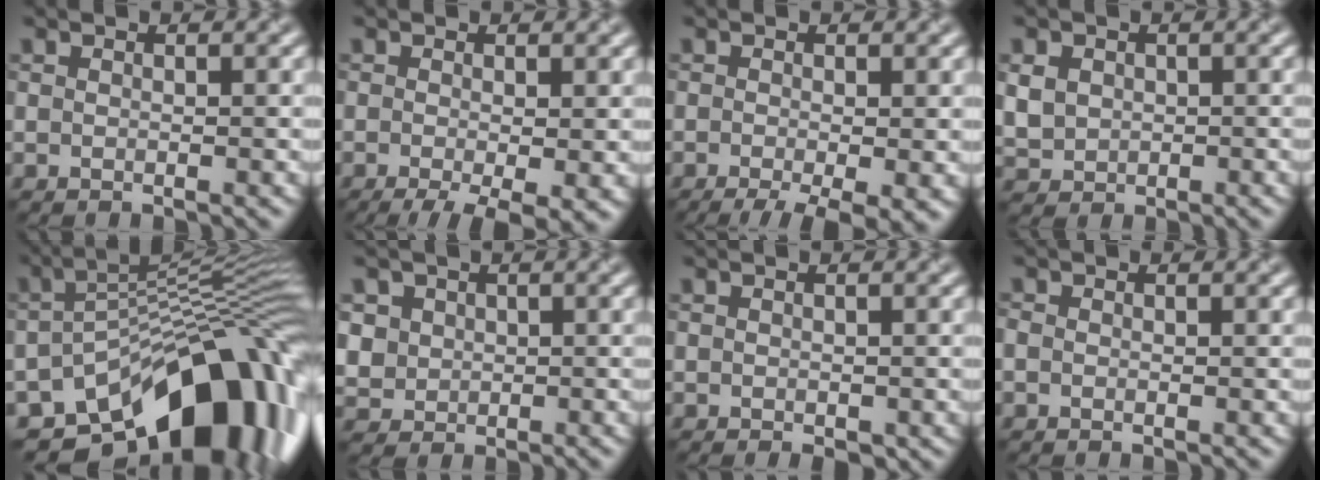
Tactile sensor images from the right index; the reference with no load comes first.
{"total": 5.2, "force": [-2.2, 1.5, 4.5], "torque": [-0.071, -0.011, -0.031]}
{"total": 5.4, "force": [-2.8, 1.3, 4.3], "torque": [-0.062, -0.008, -0.041]}
{"total": 2.9, "force": [0.3, 2.6, 1.3], "torque": [-0.035, -0.001, 0.009]}
{"total": 15.8, "force": [-8.7, 7.8, 10.6], "torque": [-0.142, 0.000, -0.141]}
{"total": 3.6, "force": [1.1, 3.3, 1.0], "torque": [-0.031, 0.011, 0.026]}
{"total": 0.9, "force": [-0.4, 0.5, 0.7], "torque": [-0.009, -0.005, -0.005]}
{"total": 0.6, "force": [-0.3, 0.4, 0.2], "torque": [-0.004, -0.003, -0.006]}